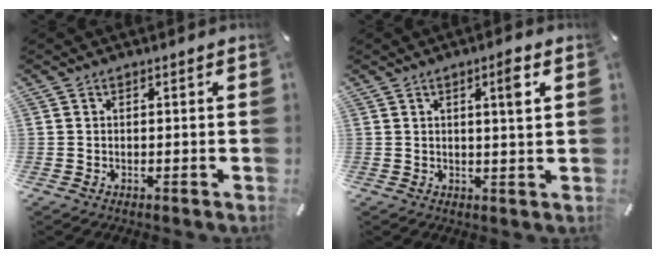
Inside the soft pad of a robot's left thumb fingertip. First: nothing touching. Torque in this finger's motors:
{"motor_torque": [0.12, 0.11, 0.28, 0.26, 0.10]}